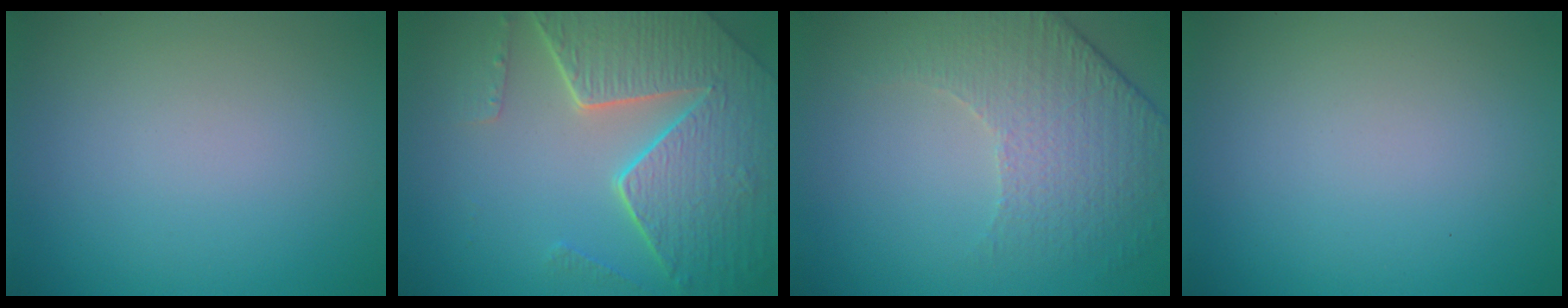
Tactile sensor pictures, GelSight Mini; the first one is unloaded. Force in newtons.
{"total": 8.1, "press": 5.9, "slide": 5.5}
{"total": 4.9, "press": 3.6, "slide": 3.3}
{"total": 0.0}